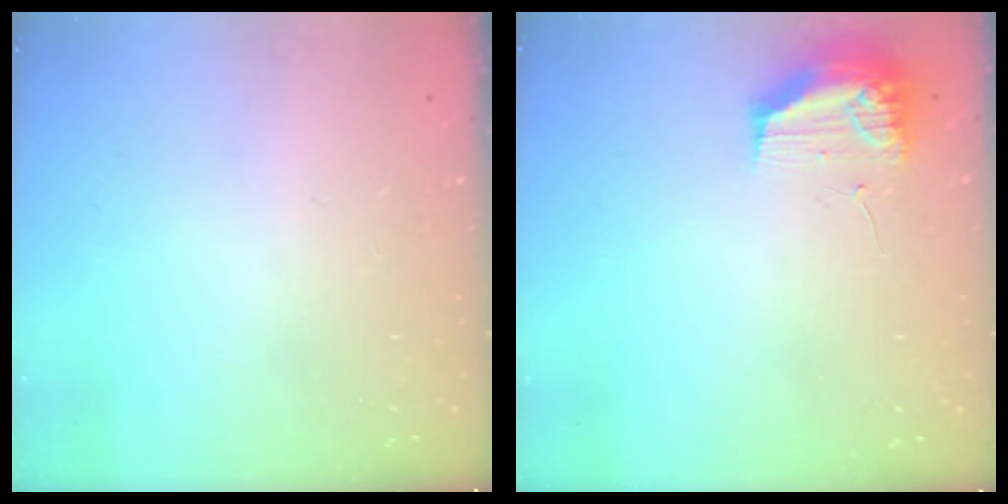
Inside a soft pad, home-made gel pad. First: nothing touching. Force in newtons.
{"total": 10.7, "press": 10.7, "slide": 0.7}